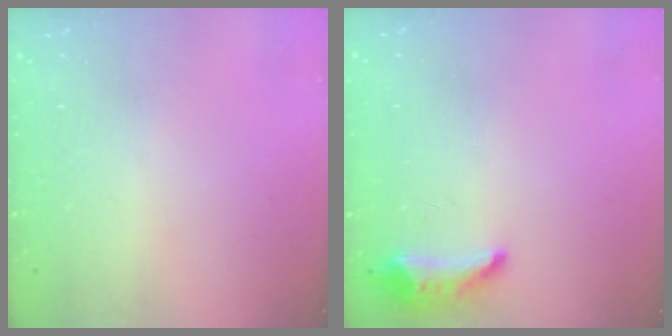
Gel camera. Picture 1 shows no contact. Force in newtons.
{"total": 8.3, "press": 8.1, "slide": 1.5}